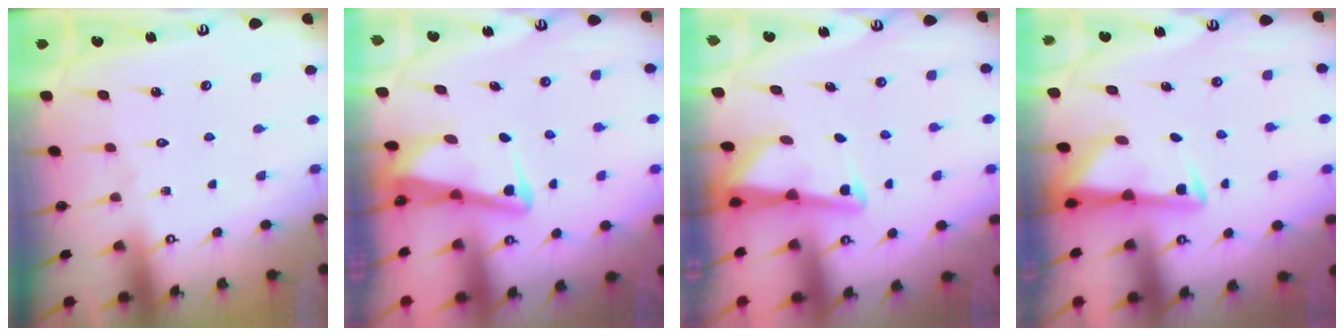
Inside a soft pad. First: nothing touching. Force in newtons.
{"total": 3.8, "press": 3.7, "slide": 1.1}
{"total": 4.0, "press": 3.9, "slide": 0.6}
{"total": 2.8, "press": 2.8, "slide": 0.5}